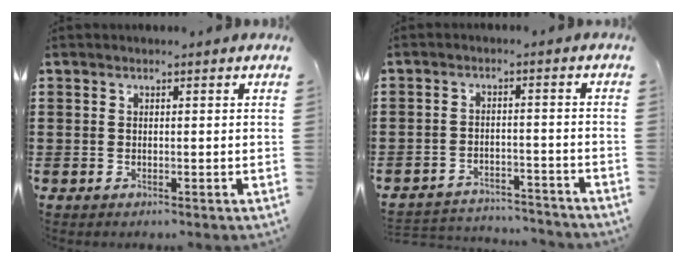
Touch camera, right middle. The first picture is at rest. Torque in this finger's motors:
{"motor_torque": [0.06, -0.01, -0.13, -0.17]}